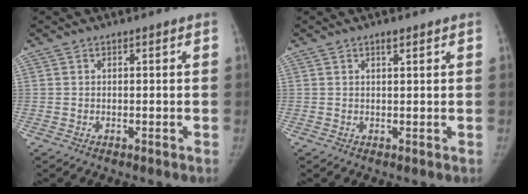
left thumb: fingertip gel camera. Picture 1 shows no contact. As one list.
[{"total": 1.2, "force": [0.8, 0.3, 0.8], "torque": [-0.012, -0.004, 0.015]}]